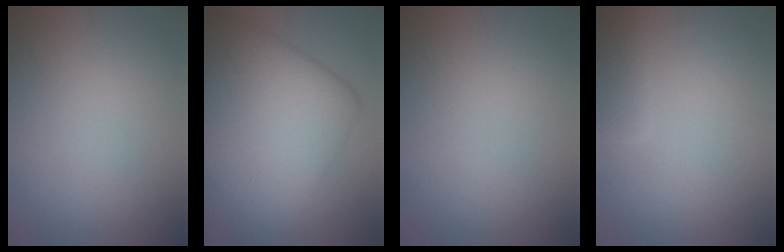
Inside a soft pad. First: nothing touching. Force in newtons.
{"total": 14.0, "press": 14.0, "slide": 0.3}
{"total": 0.0}
{"total": 3.0, "press": 3.0, "slide": 0.2}